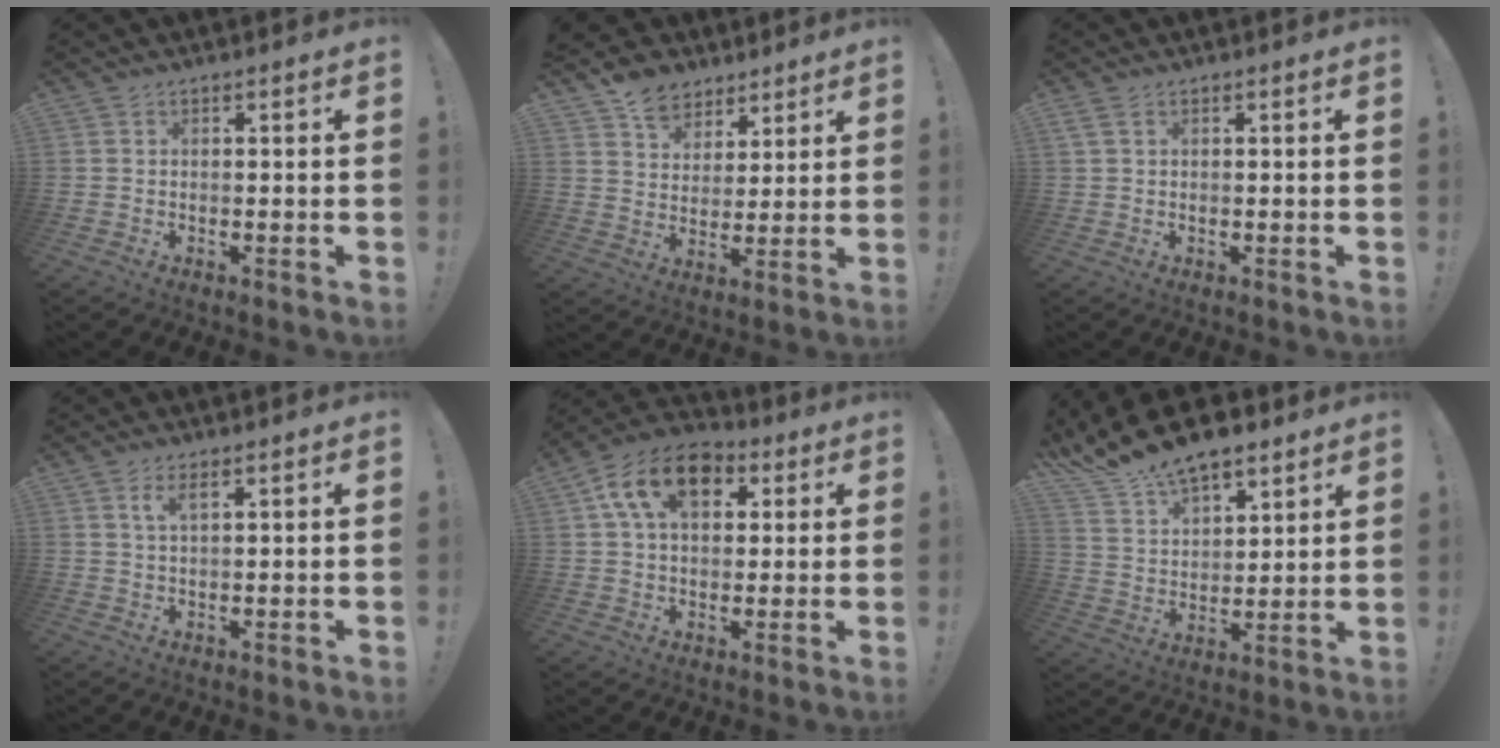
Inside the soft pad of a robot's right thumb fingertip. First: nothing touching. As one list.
[{"total": 9.4, "force": [6.8, 6.2, 2.1], "torque": [-0.035, -0.046, 0.134]}, {"total": 2.2, "force": [1.0, 1.2, 1.5], "torque": [-0.034, 0.006, 0.020]}, {"total": 3.3, "force": [1.7, 0.8, 2.7], "torque": [-0.048, -0.002, 0.028]}, {"total": 14.6, "force": [5.4, 9.6, 9.6], "torque": [-0.153, -0.001, 0.101]}, {"total": 13.2, "force": [11.1, 5.0, 5.0], "torque": [-0.123, -0.077, 0.207]}]